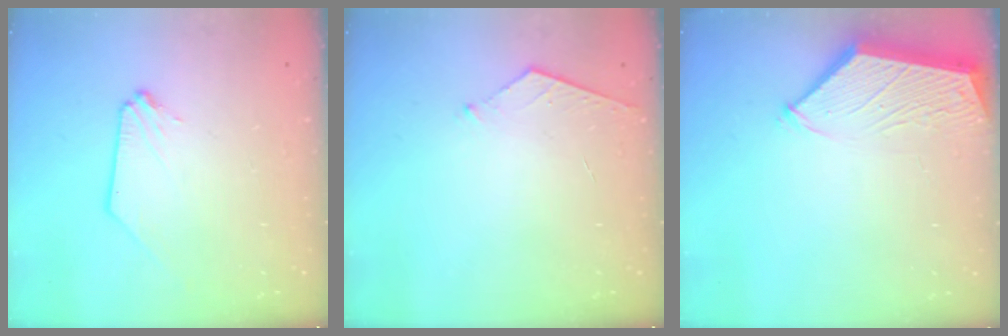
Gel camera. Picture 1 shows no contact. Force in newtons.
{"total": 4.3, "press": 4.2, "slide": 0.5}
{"total": 3.3, "press": 3.2, "slide": 0.5}